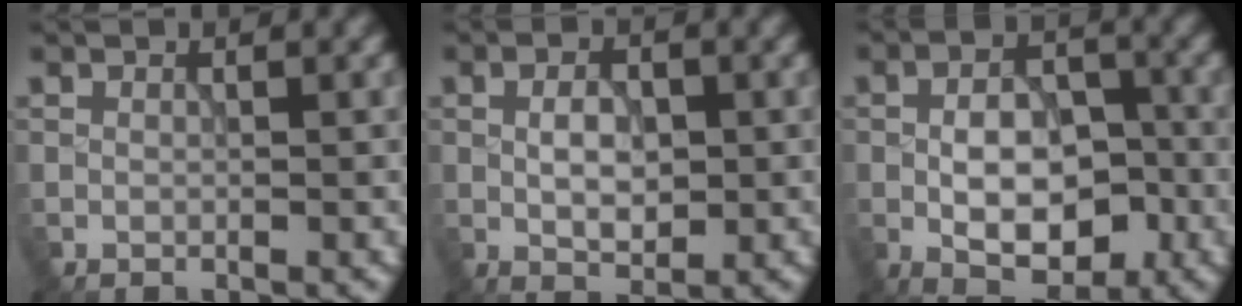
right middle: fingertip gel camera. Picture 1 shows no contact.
{"total": 3.1, "force": [-0.1, 1.8, 2.5], "torque": [-0.044, 0.000, 0.000]}
{"total": 6.7, "force": [-1.7, 3.7, 5.3], "torque": [-0.079, 0.005, -0.032]}